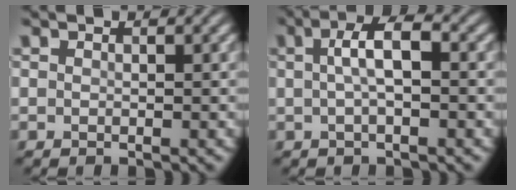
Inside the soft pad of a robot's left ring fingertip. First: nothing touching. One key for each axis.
{"total": 3.5, "fx": 0.3, "fy": 1.0, "fz": 3.4, "tx": -0.063, "ty": 0.008, "tz": 0.003}